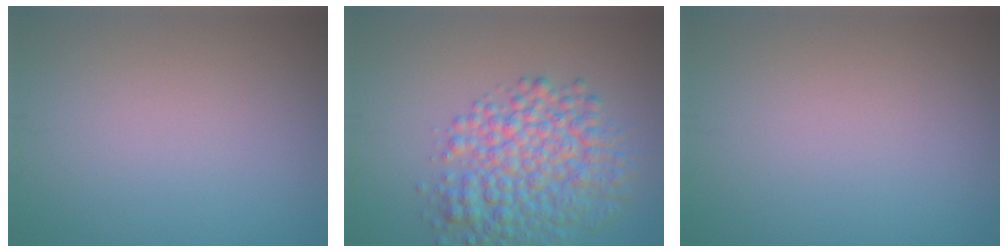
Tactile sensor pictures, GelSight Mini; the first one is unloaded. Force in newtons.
{"total": 7.0, "press": 7.0, "slide": 0.0}
{"total": 0.0}